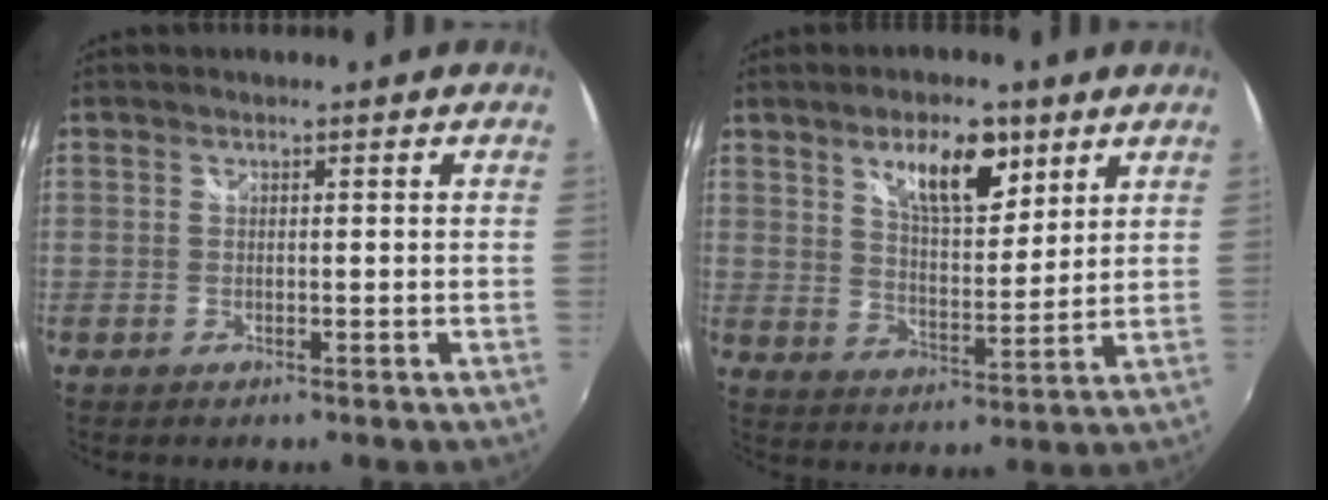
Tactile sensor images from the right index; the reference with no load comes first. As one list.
[{"total": 10.6, "force": [6.0, 4.2, 7.7], "torque": [-0.116, 0.002, 0.102]}]